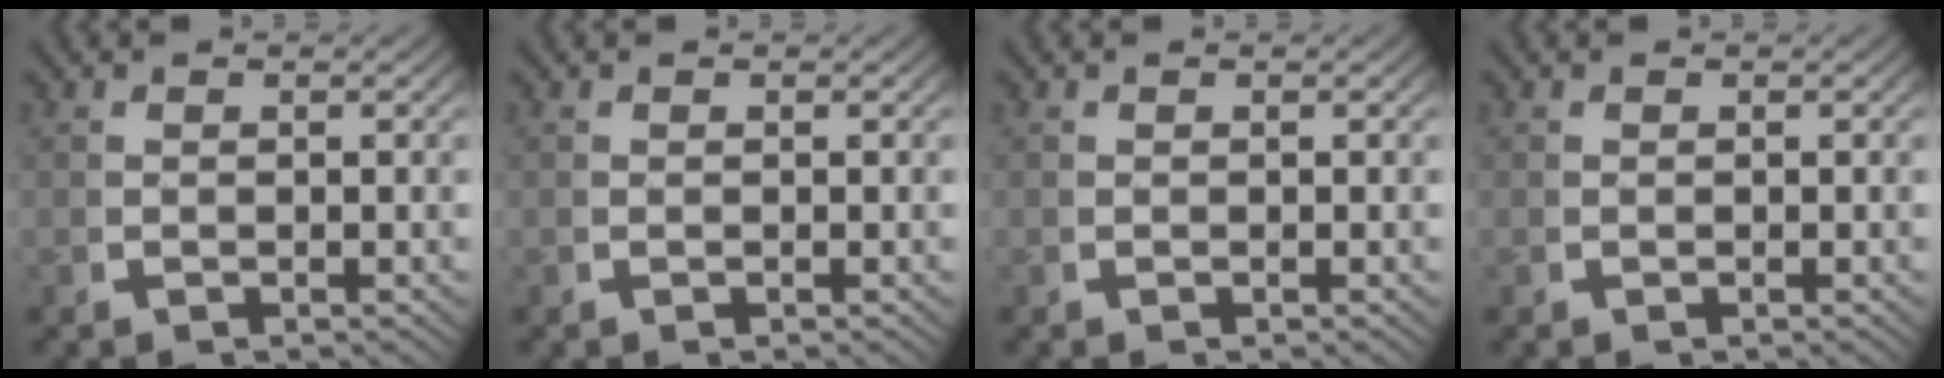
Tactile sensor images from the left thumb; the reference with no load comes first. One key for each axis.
{"total": 0.0}
{"total": 0.0}
{"total": 0.0}